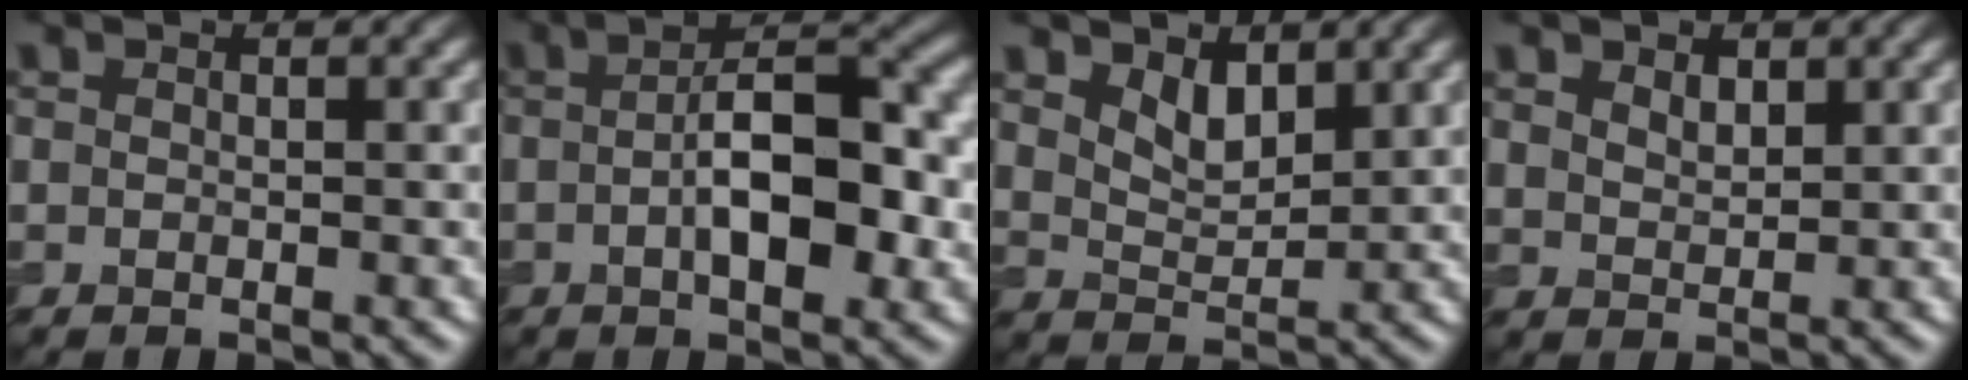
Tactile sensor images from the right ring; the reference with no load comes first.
{"total": 7.4, "force": [-1.0, 2.7, 6.8], "torque": [-0.096, 0.015, -0.021]}
{"total": 2.5, "force": [2.0, 1.3, 1.0], "torque": [-0.023, -0.006, 0.036]}
{"total": 1.7, "force": [1.4, 0.9, 0.3], "torque": [-0.004, 0.005, 0.026]}